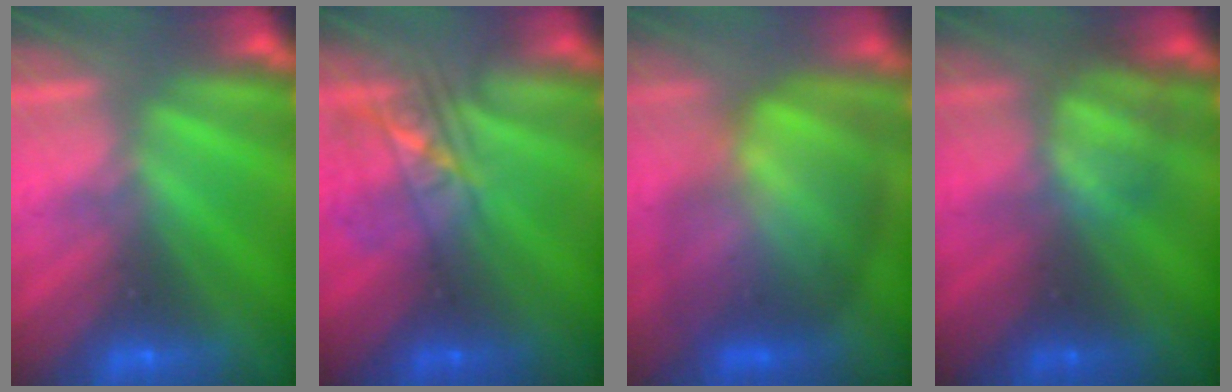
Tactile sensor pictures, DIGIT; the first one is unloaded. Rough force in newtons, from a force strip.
{"total": 2.4}
{"total": 7.4}
{"total": 2.4}